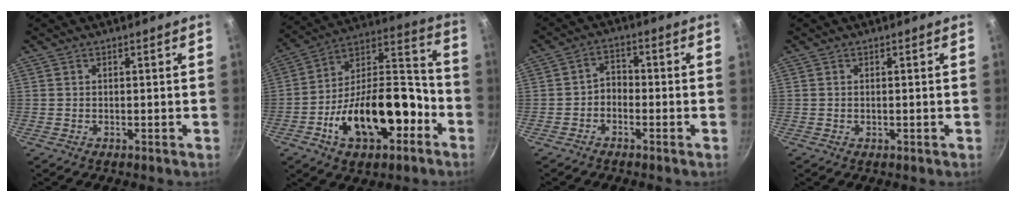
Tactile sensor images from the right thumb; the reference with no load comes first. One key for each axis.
{"total": 23.1, "fx": -8.3, "fy": 12.4, "fz": 17.7, "tx": -0.256, "ty": 0.076, "tz": -0.129}
{"total": 3.4, "fx": -1.5, "fy": 2.4, "fz": 1.8, "tx": -0.018, "ty": 0.024, "tz": -0.034}
{"total": 0.5, "fx": 0.0, "fy": 0.3, "fz": 0.5, "tx": -0.008, "ty": 0.001, "tz": -0.001}